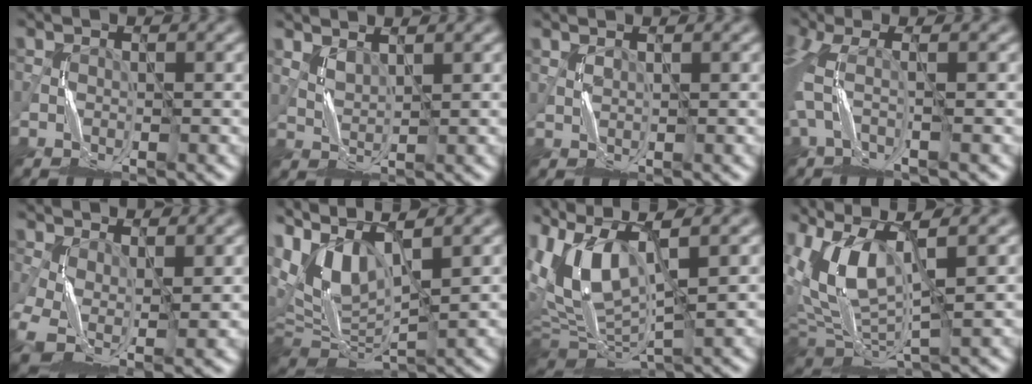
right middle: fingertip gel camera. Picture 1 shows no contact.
{"total": 1.3, "force": [1.2, 0.4, 0.5], "torque": [-0.019, -0.003, 0.029]}
{"total": 0.7, "force": [0.7, 0.1, 0.1], "torque": [-0.007, -0.002, 0.018]}
{"total": 3.6, "force": [-0.3, 0.9, 3.5], "torque": [-0.085, 0.002, -0.016]}
{"total": 6.3, "force": [-1.8, 3.1, 5.1], "torque": [-0.117, -0.011, -0.035]}
{"total": 8.6, "force": [2.8, 4.4, 6.9], "torque": [-0.153, 0.007, 0.056]}
{"total": 9.5, "force": [2.9, 4.2, 8.0], "torque": [-0.186, 0.003, 0.058]}
{"total": 6.9, "force": [2.9, 2.7, 5.7], "torque": [-0.134, 0.004, 0.060]}